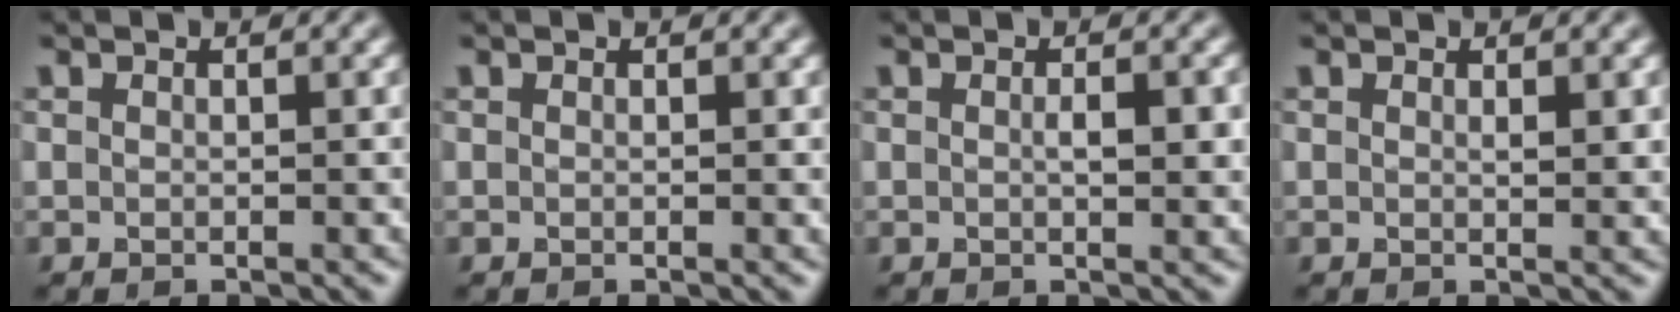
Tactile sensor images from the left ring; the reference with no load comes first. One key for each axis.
{"total": 0.0}
{"total": 2.0, "fx": 0.1, "fy": 0.6, "fz": 1.9, "tx": -0.028, "ty": -0.001, "tz": 0.000}
{"total": 1.0, "fx": 0.4, "fy": 0.2, "fz": 0.9, "tx": -0.011, "ty": -0.005, "tz": 0.007}